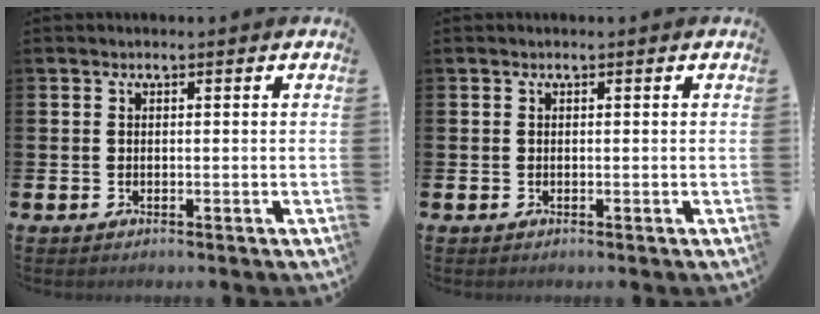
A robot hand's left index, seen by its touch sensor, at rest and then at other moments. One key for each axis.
{"total": 0.0}